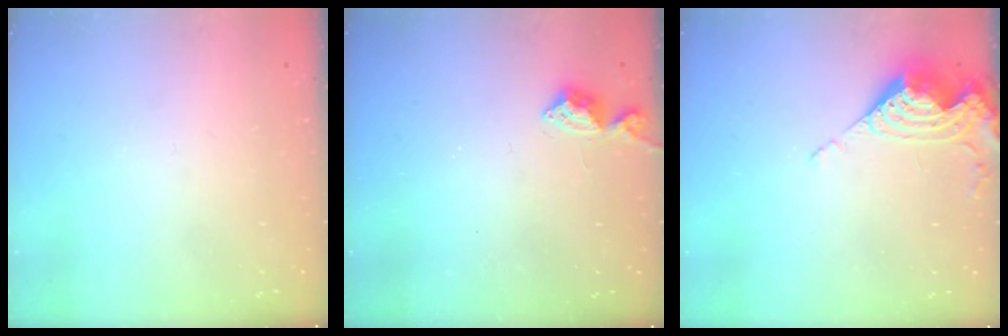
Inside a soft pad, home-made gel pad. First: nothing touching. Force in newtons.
{"total": 5.8, "press": 5.7, "slide": 0.7}
{"total": 8.6, "press": 8.5, "slide": 0.9}